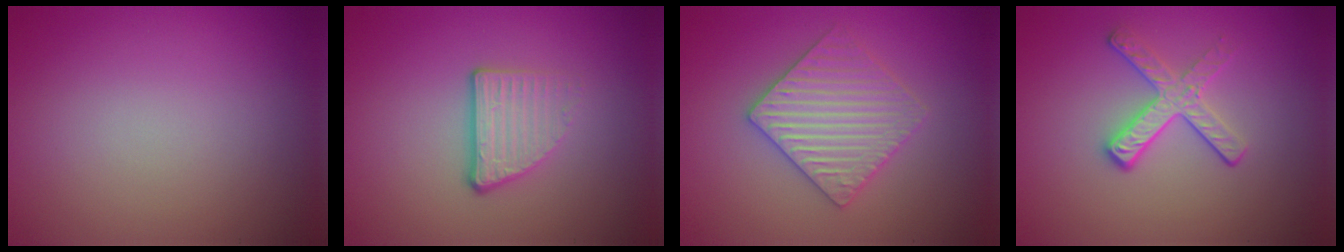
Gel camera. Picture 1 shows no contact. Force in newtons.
{"total": 3.5, "press": 2.5, "slide": 2.5}
{"total": 3.9, "press": 3.8, "slide": 0.7}
{"total": 2.9, "press": 2.6, "slide": 1.4}